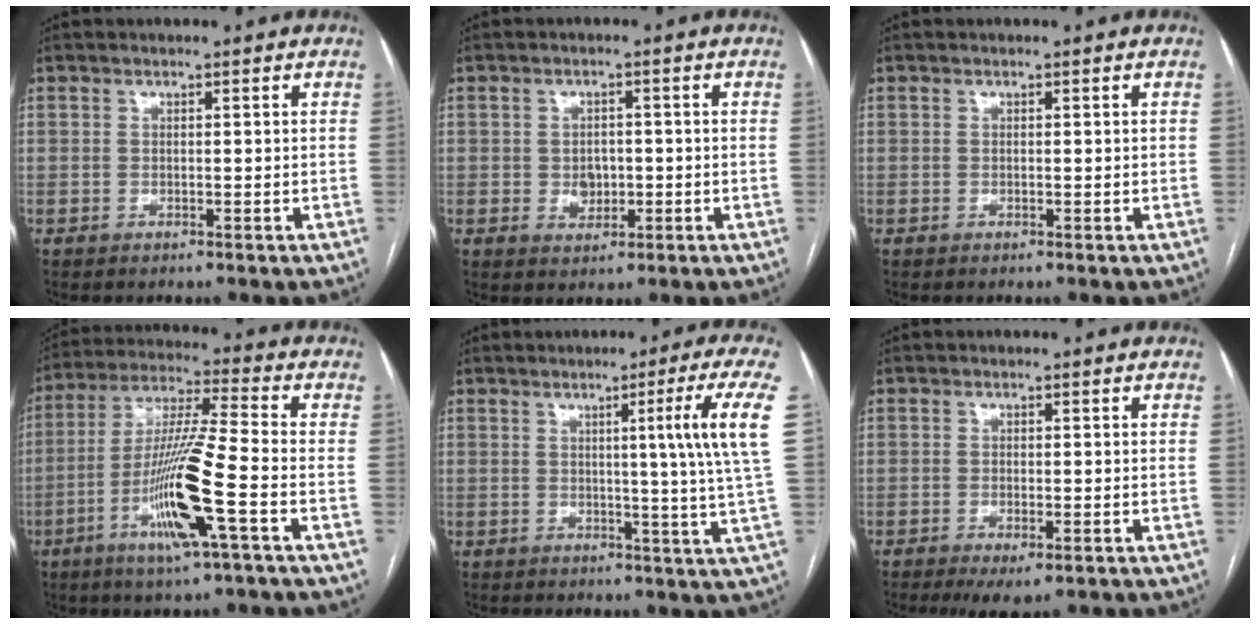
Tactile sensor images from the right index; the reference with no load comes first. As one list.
[{"total": 3.4, "force": [-0.4, 2.6, 2.1], "torque": [-0.032, 0.003, 0.001]}, {"total": 0.0}, {"total": 14.0, "force": [-5.1, -0.4, 13.0], "torque": [-0.259, -0.012, -0.101]}, {"total": 9.3, "force": [2.2, -2.9, 8.6], "torque": [-0.114, -0.011, 0.034]}, {"total": 4.4, "force": [-2.8, 1.3, 3.2], "torque": [-0.049, -0.009, -0.038]}]